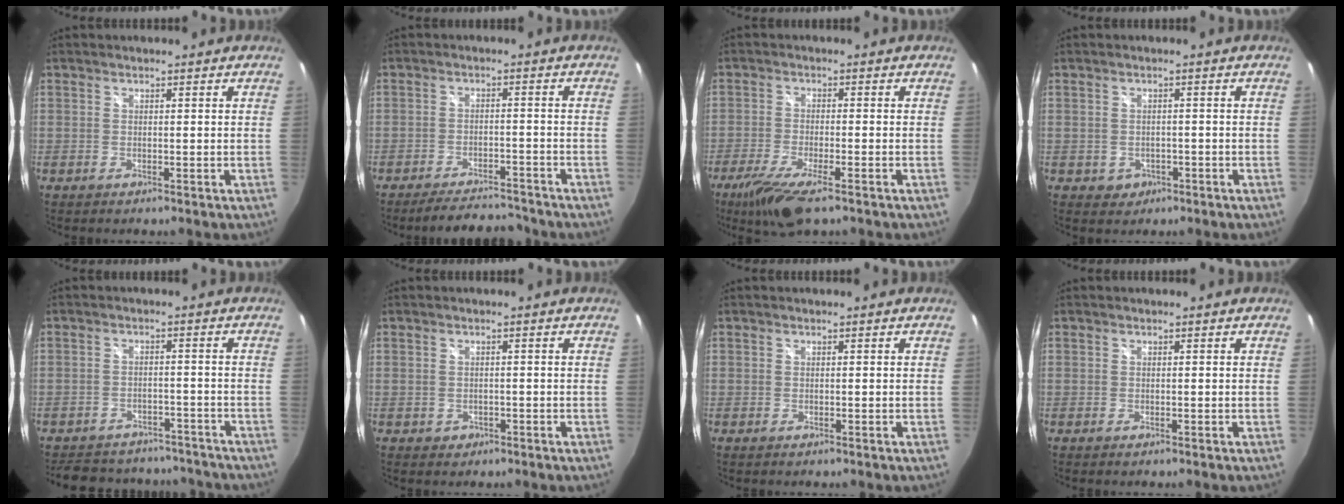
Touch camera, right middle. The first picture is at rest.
{"total": 8.5, "force": [-7.9, 1.9, 2.5], "torque": [-0.066, 0.008, -0.111]}
{"total": 10.3, "force": [-6.8, 2.3, 7.4], "torque": [-0.165, -0.037, -0.125]}
{"total": 2.9, "force": [-1.0, 2.6, 0.8], "torque": [-0.022, 0.000, -0.007]}
{"total": 18.3, "force": [-15.6, 7.5, 6.0], "torque": [-0.132, 0.026, -0.193]}
{"total": 1.8, "force": [-0.7, 1.6, 0.5], "torque": [-0.010, -0.003, -0.007]}
{"total": 0.0}
{"total": 0.0}